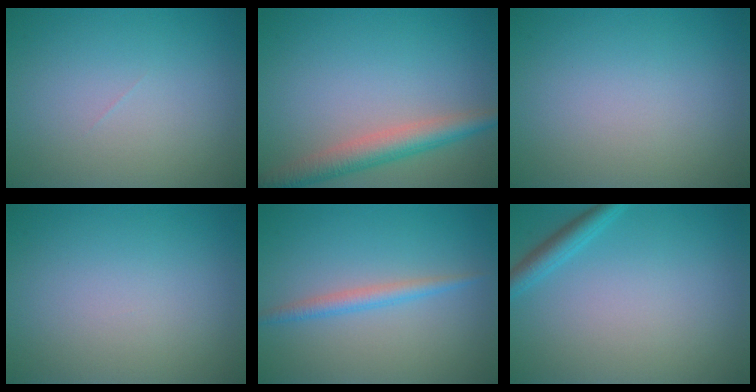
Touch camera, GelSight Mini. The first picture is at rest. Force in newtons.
{"total": 4.1, "press": 4.1, "slide": 0.1}
{"total": 0.0}
{"total": 0.0}
{"total": 1.8, "press": 1.8, "slide": 0.1}
{"total": 2.0, "press": 2.0, "slide": 0.2}